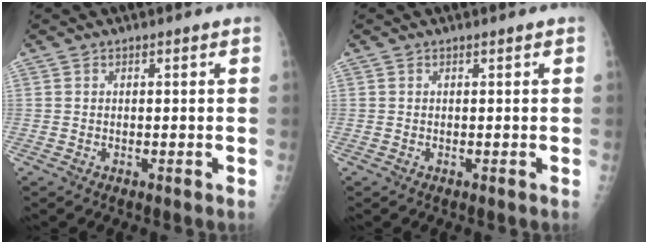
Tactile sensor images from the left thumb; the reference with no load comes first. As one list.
[{"total": 0.0}]